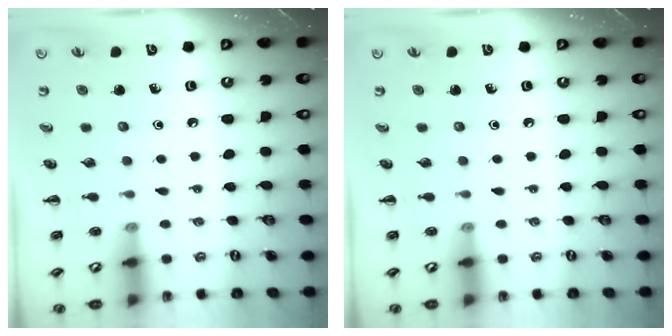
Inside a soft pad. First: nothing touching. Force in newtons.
{"total": 0.0}